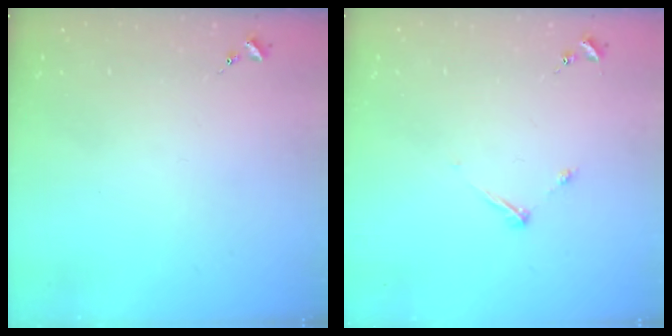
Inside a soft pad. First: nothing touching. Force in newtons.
{"total": 4.8, "press": 4.8, "slide": 0.6}